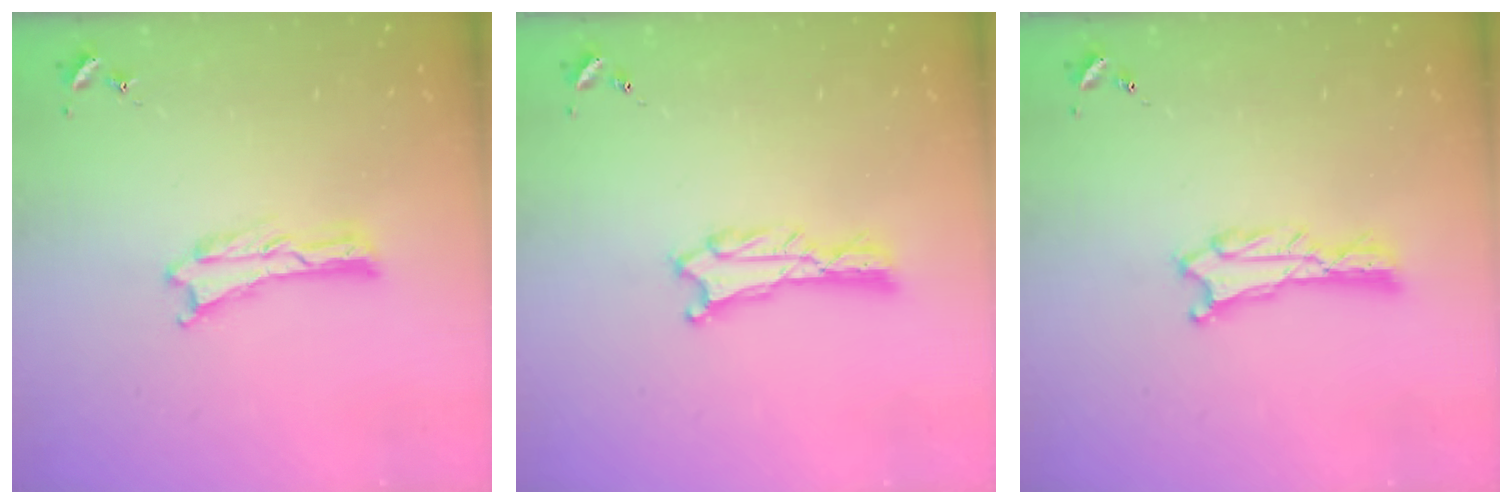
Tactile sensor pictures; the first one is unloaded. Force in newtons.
{"total": 0.7, "press": 0.7, "slide": 0.1}
{"total": 0.7, "press": 0.7, "slide": 0.1}